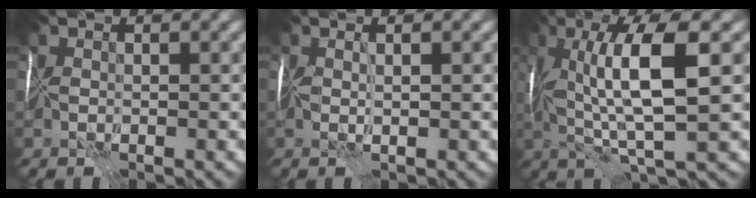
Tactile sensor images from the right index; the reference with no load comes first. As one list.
[{"total": 1.2, "force": [-0.1, -1.1, -0.4], "torque": [0.020, -0.006, 0.000]}, {"total": 7.1, "force": [0.9, 0.4, 7.0], "torque": [-0.105, -0.003, 0.018]}]